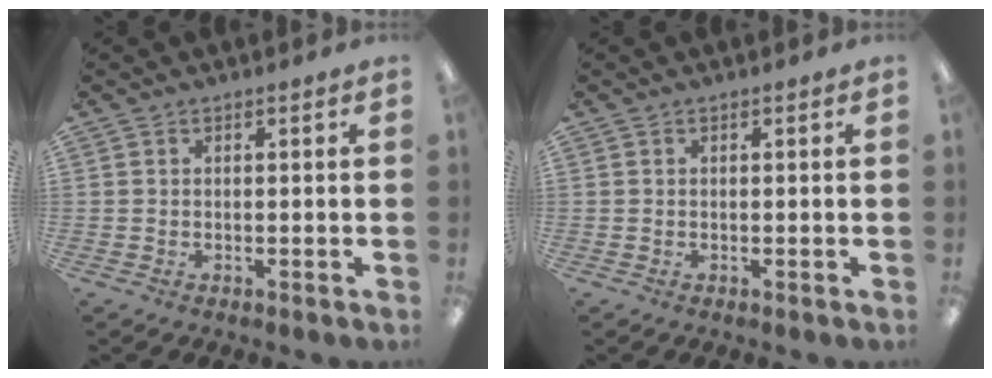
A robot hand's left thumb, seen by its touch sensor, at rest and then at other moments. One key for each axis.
{"total": 0.0}